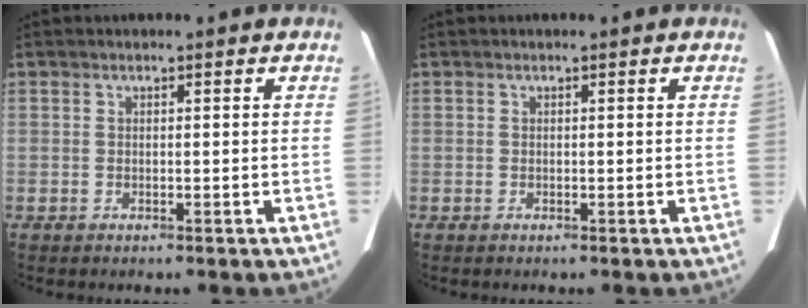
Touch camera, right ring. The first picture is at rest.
{"total": 0.0}